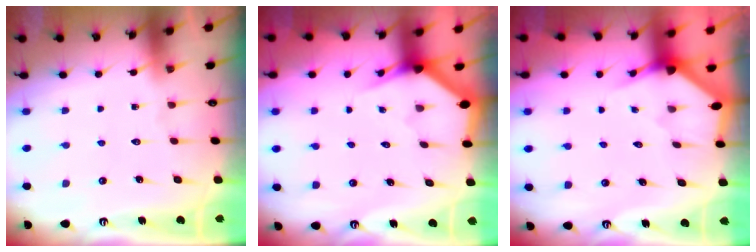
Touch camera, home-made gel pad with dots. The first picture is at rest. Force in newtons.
{"total": 2.8, "press": 2.8, "slide": 0.0}
{"total": 2.4, "press": 2.4, "slide": 0.2}